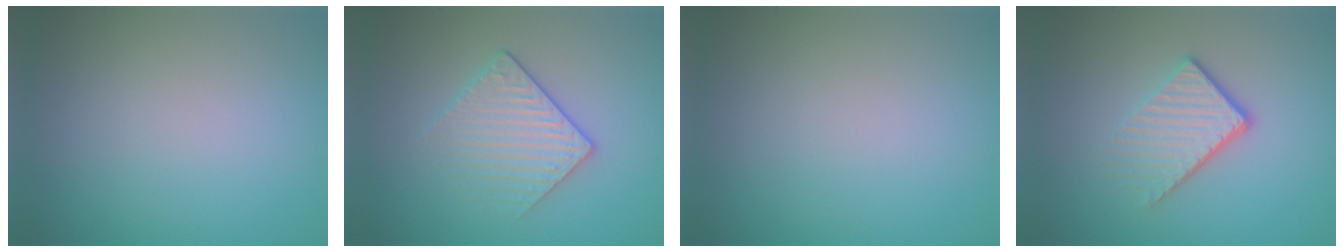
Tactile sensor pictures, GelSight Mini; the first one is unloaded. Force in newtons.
{"total": 3.1, "press": 2.8, "slide": 1.3}
{"total": 0.0}
{"total": 3.9, "press": 2.7, "slide": 2.9}